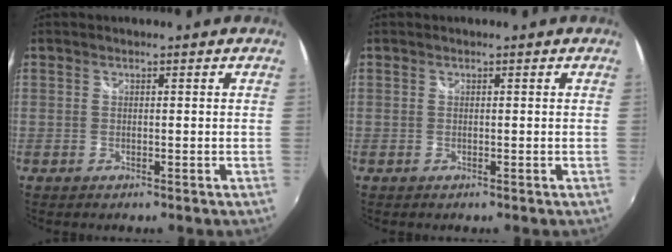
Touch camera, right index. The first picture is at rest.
{"total": 0.0}